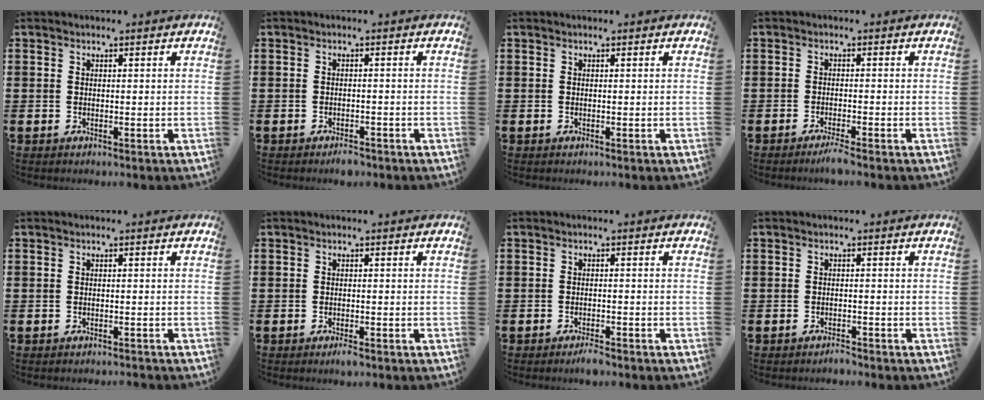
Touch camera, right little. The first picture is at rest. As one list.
[{"total": 1.2, "force": [-1.1, 0.3, 0.3], "torque": [-0.009, 0.000, -0.023]}, {"total": 0.0}, {"total": 1.8, "force": [-1.4, 0.0, 1.1], "torque": [-0.017, 0.002, -0.026]}, {"total": 0.6, "force": [-0.6, -0.1, 0.0], "torque": [0.000, -0.002, -0.012]}, {"total": 0.9, "force": [-0.6, 0.3, 0.6], "torque": [-0.005, -0.004, -0.014]}, {"total": 1.4, "force": [-1.3, 0.2, 0.5], "torque": [-0.012, 0.002, -0.026]}, {"total": 1.1, "force": [-1.1, 0.0, 0.0], "torque": [-0.004, 0.002, -0.022]}]